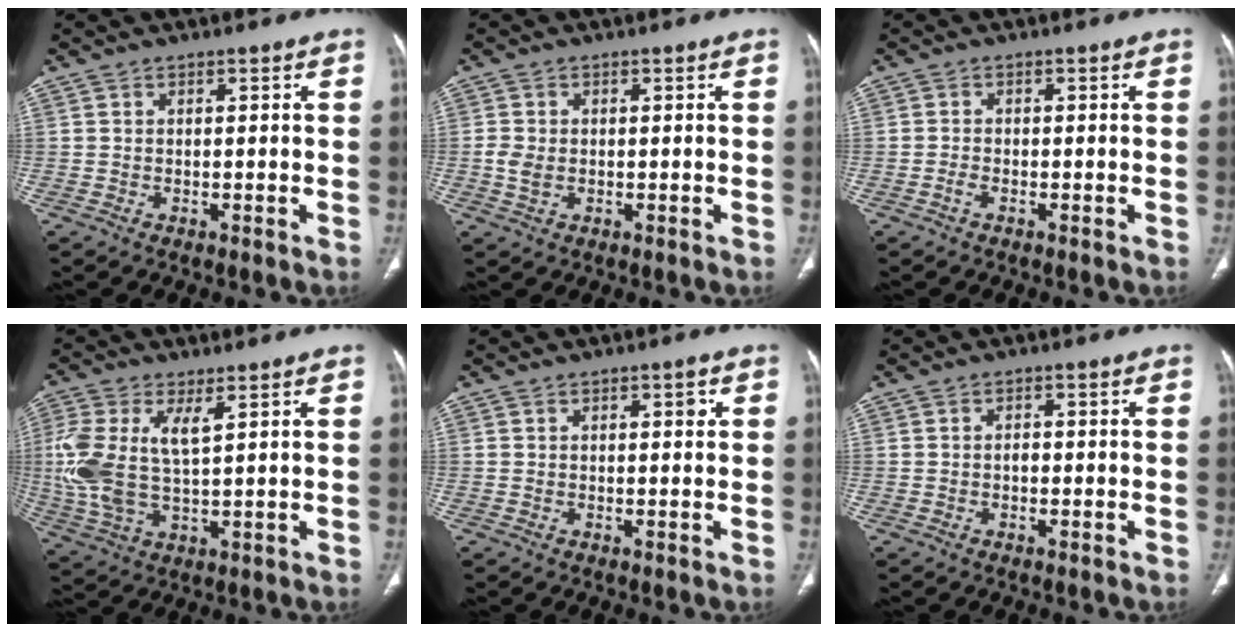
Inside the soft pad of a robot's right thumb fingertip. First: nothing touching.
{"total": 3.1, "force": [-0.4, 2.2, 2.2], "torque": [-0.053, 0.003, -0.007]}
{"total": 1.4, "force": [-0.8, 0.7, 1.0], "torque": [-0.025, 0.003, -0.018]}
{"total": 12.3, "force": [2.7, 5.6, 10.6], "torque": [-0.261, 0.001, 0.062]}
{"total": 1.7, "force": [0.4, 0.7, 1.5], "torque": [-0.018, 0.002, 0.006]}
{"total": 1.3, "force": [-0.3, 0.7, 1.0], "torque": [-0.015, 0.002, -0.005]}